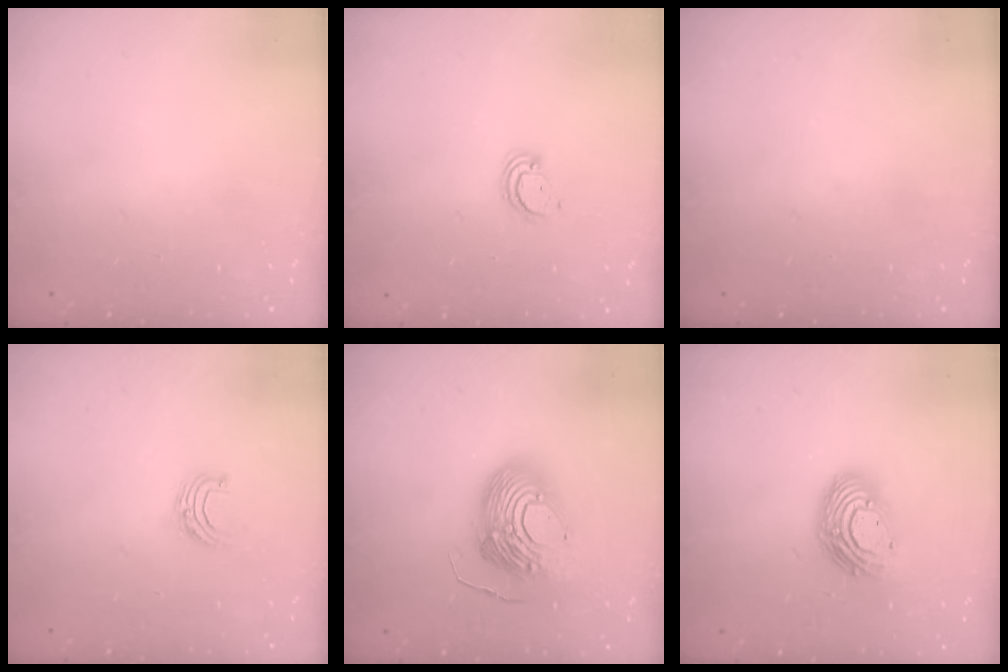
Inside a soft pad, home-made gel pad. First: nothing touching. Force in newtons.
{"total": 2.9, "press": 2.8, "slide": 0.2}
{"total": 0.0}
{"total": 5.0, "press": 5.0, "slide": 0.5}
{"total": 17.4, "press": 17.3, "slide": 1.6}
{"total": 12.6, "press": 12.6, "slide": 1.2}